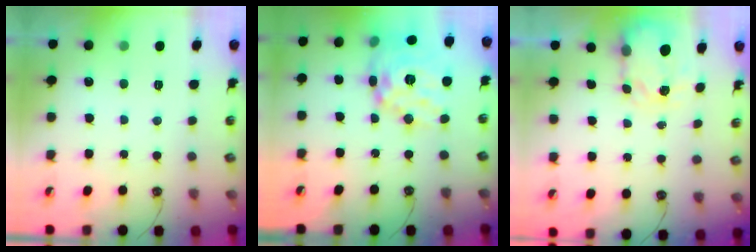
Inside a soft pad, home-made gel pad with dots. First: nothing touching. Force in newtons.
{"total": 21.6, "press": 21.5, "slide": 2.1}
{"total": 3.5, "press": 3.5, "slide": 0.5}